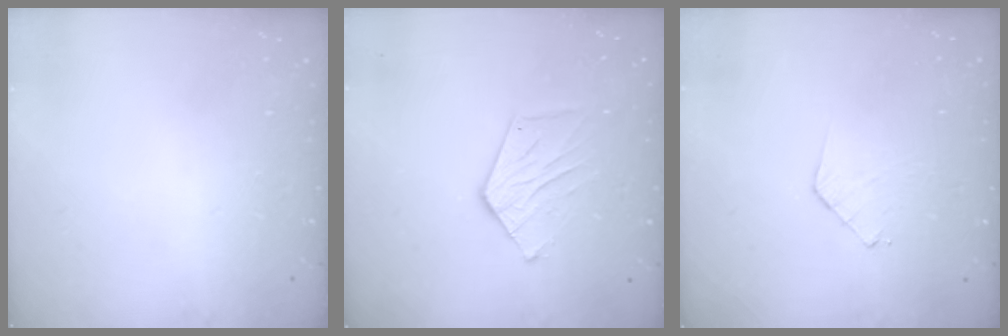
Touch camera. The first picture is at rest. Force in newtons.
{"total": 9.6, "press": 9.6, "slide": 0.7}
{"total": 6.5, "press": 6.4, "slide": 0.5}